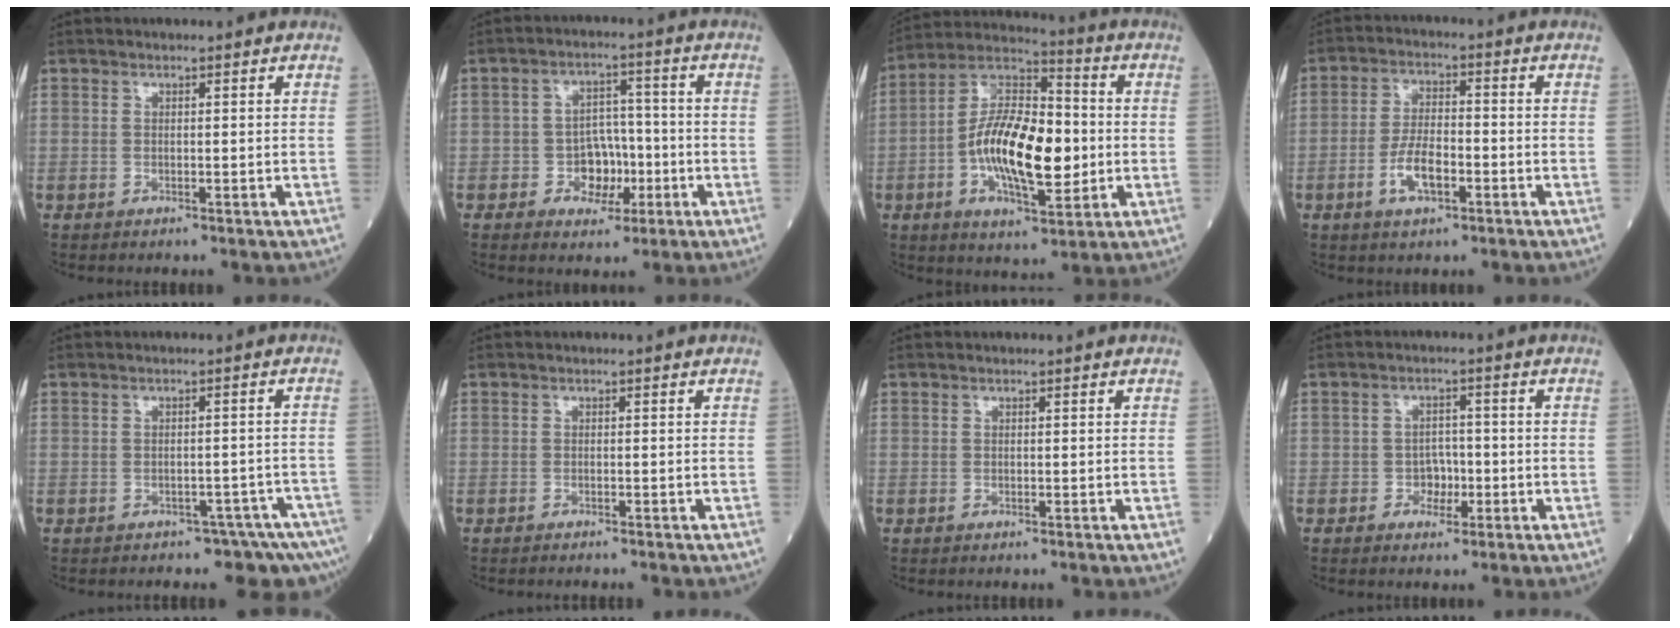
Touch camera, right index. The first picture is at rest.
{"total": 5.8, "force": [-1.9, 4.5, 3.0], "torque": [-0.039, 0.015, -0.029]}
{"total": 16.9, "force": [-2.1, 6.3, 15.6], "torque": [-0.292, 0.012, -0.039]}
{"total": 6.4, "force": [-2.5, 2.4, 5.3], "torque": [-0.107, 0.004, -0.046]}
{"total": 5.8, "force": [-4.9, 2.2, 2.2], "torque": [-0.015, 0.013, -0.057]}
{"total": 1.7, "force": [-1.5, 0.1, 0.6], "torque": [-0.011, -0.002, -0.019]}
{"total": 0.0}
{"total": 3.2, "force": [-1.1, 2.5, 1.5], "torque": [-0.014, 0.008, -0.017]}